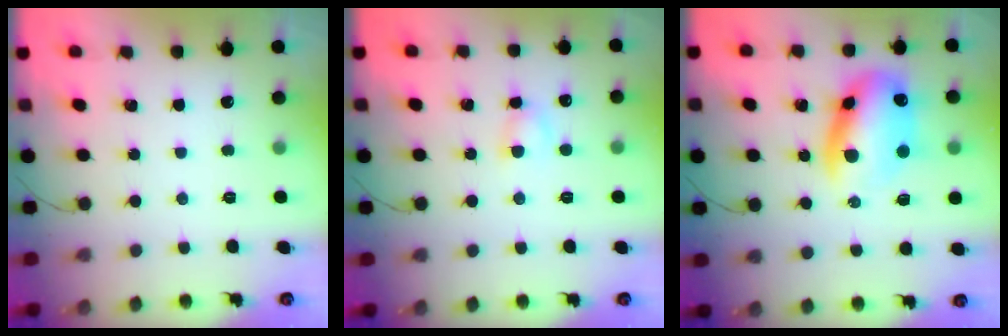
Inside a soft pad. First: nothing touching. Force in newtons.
{"total": 3.3, "press": 3.0, "slide": 1.2}
{"total": 13.5, "press": 13.1, "slide": 3.3}